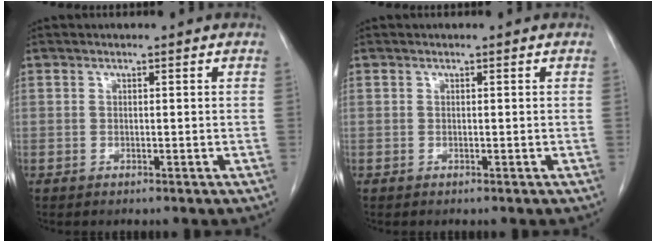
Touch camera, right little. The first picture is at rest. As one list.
[{"total": 0.0}]